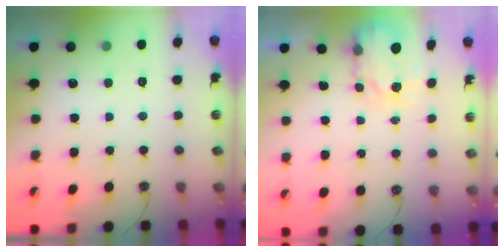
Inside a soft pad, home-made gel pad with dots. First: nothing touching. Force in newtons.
{"total": 4.5, "press": 4.5, "slide": 0.5}